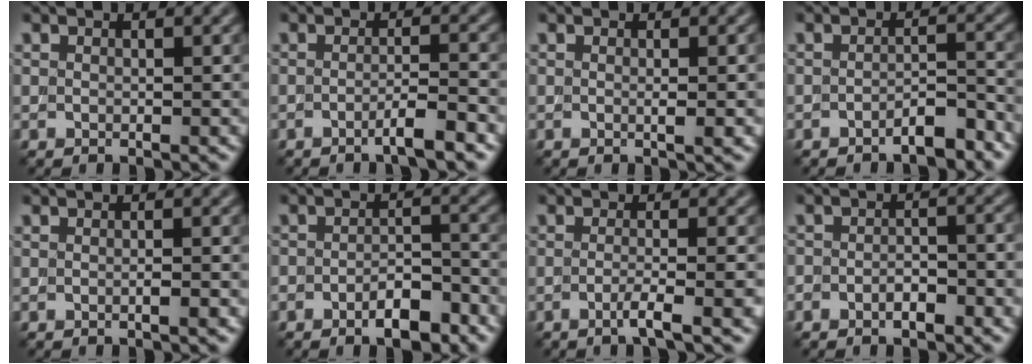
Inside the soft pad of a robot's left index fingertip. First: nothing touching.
{"total": 2.7, "force": [-1.4, 0.3, 2.3], "torque": [-0.030, 0.004, -0.034]}
{"total": 1.8, "force": [0.0, 0.5, 1.7], "torque": [-0.020, -0.001, -0.005]}
{"total": 2.7, "force": [-2.0, 0.5, 1.8], "torque": [-0.024, 0.008, -0.037]}
{"total": 1.4, "force": [-0.2, 0.4, 1.3], "torque": [-0.010, -0.001, -0.008]}
{"total": 3.9, "force": [-2.4, 1.3, 2.7], "torque": [-0.044, 0.005, -0.041]}
{"total": 3.4, "force": [-1.4, 0.6, 3.1], "torque": [-0.045, 0.002, -0.034]}
{"total": 2.6, "force": [-1.5, 1.0, 1.9], "torque": [-0.036, 0.001, -0.026]}